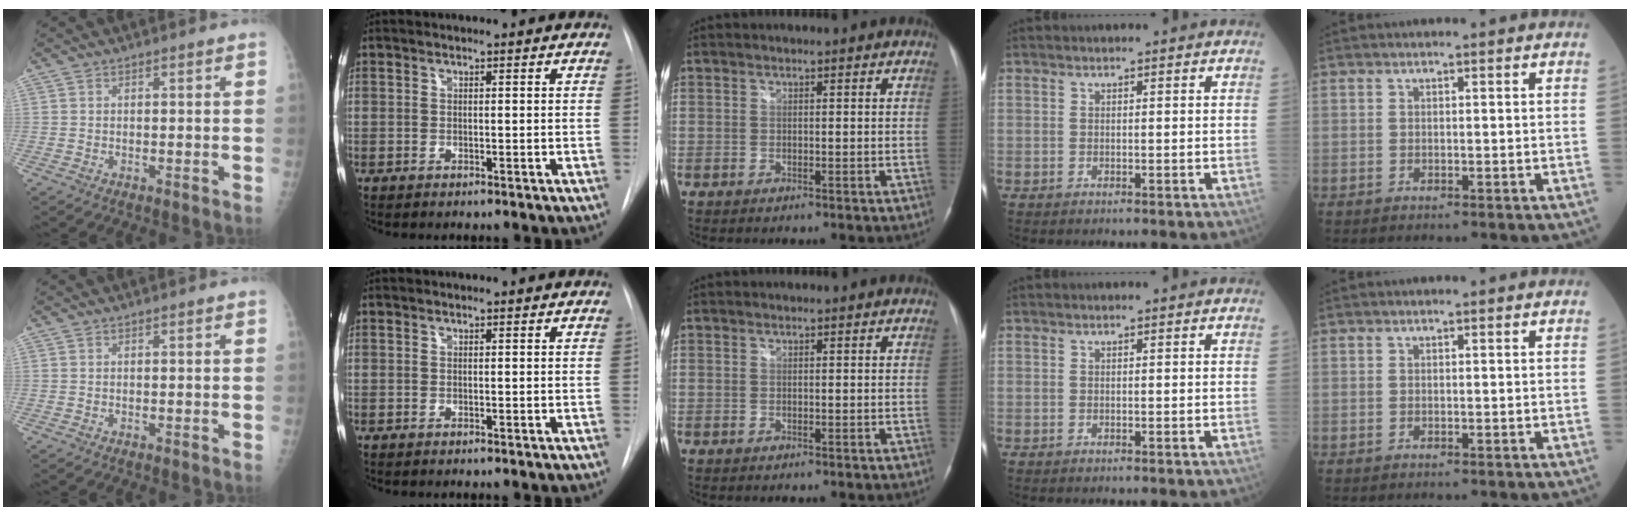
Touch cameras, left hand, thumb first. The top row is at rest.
{}